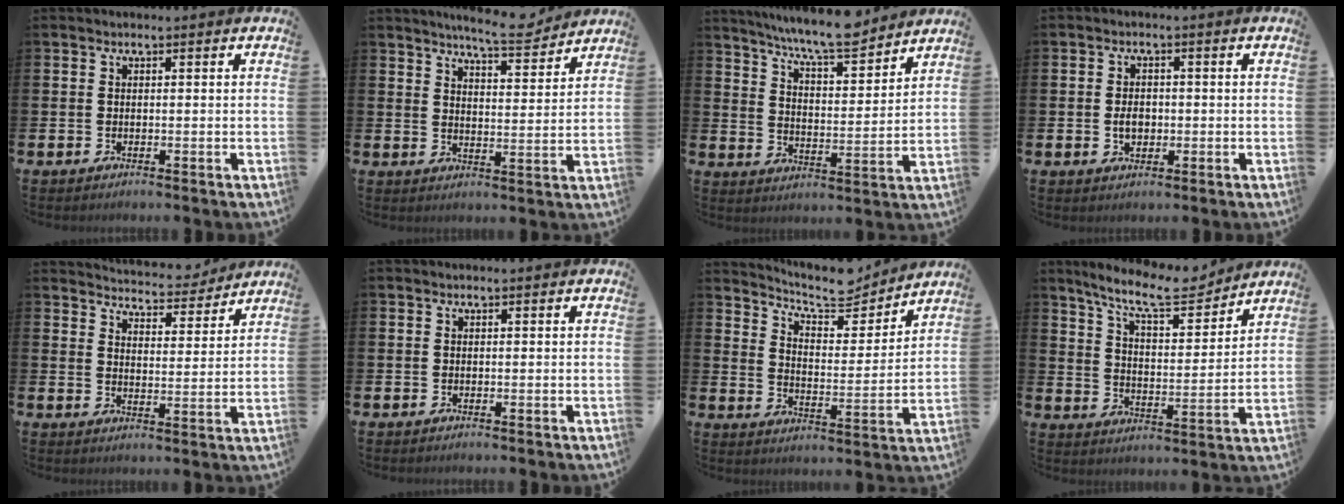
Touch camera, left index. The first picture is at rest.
{"total": 7.3, "force": [7.0, 0.4, 1.8], "torque": [-0.036, -0.041, 0.123]}
{"total": 8.9, "force": [8.4, 0.6, 2.9], "torque": [-0.071, -0.054, 0.148]}
{"total": 2.6, "force": [-0.2, 1.9, 1.8], "torque": [-0.019, 0.000, -0.009]}
{"total": 5.3, "force": [5.3, 0.7, 0.2], "torque": [-0.012, -0.042, 0.090]}
{"total": 0.0}
{"total": 8.2, "force": [7.7, 2.1, 2.1], "torque": [-0.056, -0.057, 0.133]}
{"total": 10.7, "force": [9.5, 2.1, 4.4], "torque": [-0.107, -0.051, 0.167]}